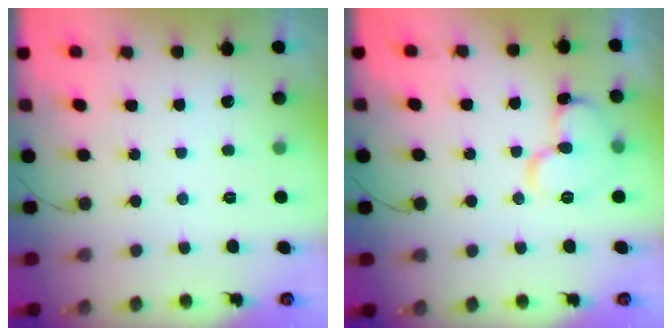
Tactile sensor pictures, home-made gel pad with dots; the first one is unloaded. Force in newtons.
{"total": 11.4, "press": 11.3, "slide": 1.2}